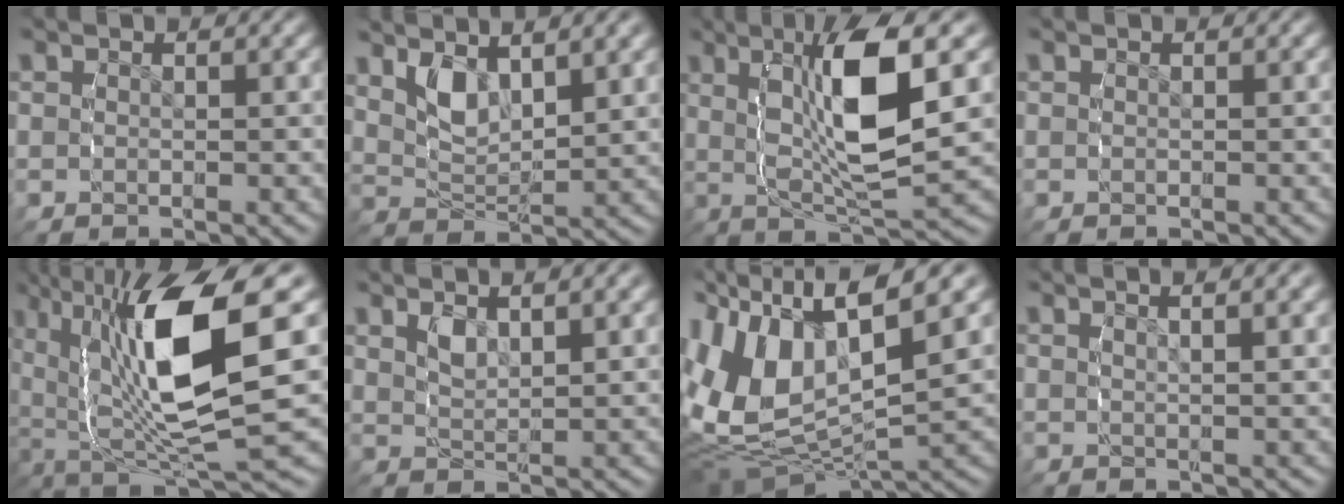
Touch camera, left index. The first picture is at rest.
{"total": 5.4, "force": [1.8, 3.5, 3.7], "torque": [-0.086, -0.002, 0.028]}
{"total": 10.2, "force": [1.4, 4.2, 9.2], "torque": [-0.170, 0.002, 0.019]}
{"total": 0.0}
{"total": 15.8, "force": [-0.5, 8.1, 13.6], "torque": [-0.248, -0.018, 0.001]}
{"total": 2.4, "force": [1.1, 0.9, 1.8], "torque": [-0.048, -0.006, 0.020]}
{"total": 15.8, "force": [-0.5, 11.8, 10.6], "torque": [-0.241, -0.038, 0.000]}
{"total": 3.6, "force": [2.3, 0.9, 2.6], "torque": [-0.035, 0.007, 0.034]}